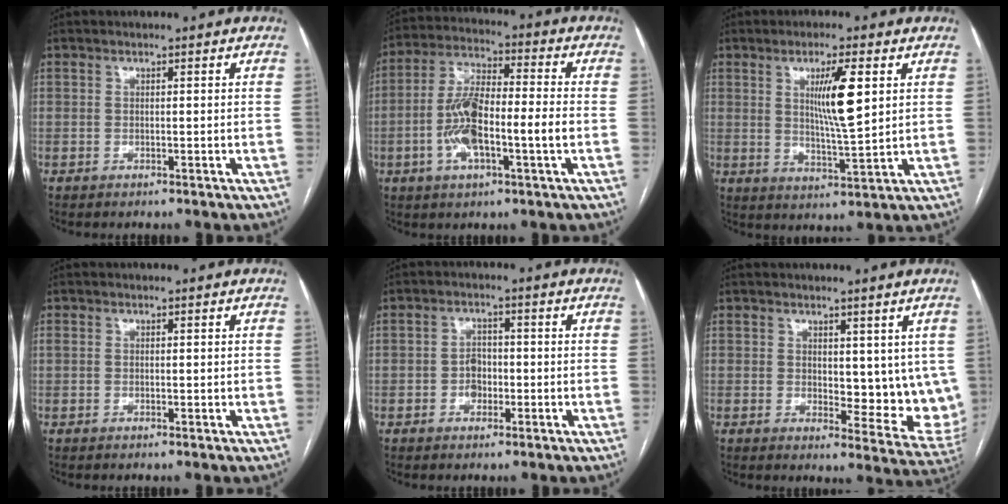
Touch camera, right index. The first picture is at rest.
{"total": 11.8, "force": [-2.7, 2.5, 11.2], "torque": [-0.227, 0.015, -0.050]}
{"total": 8.1, "force": [2.5, 0.4, 7.7], "torque": [-0.134, -0.009, 0.043]}
{"total": 1.0, "force": [0.0, 0.5, 0.8], "torque": [-0.022, 0.005, 0.002]}
{"total": 3.0, "force": [-1.0, 2.1, 1.8], "torque": [-0.027, 0.007, -0.018]}
{"total": 8.8, "force": [2.1, 4.4, 7.3], "torque": [-0.076, -0.017, 0.035]}